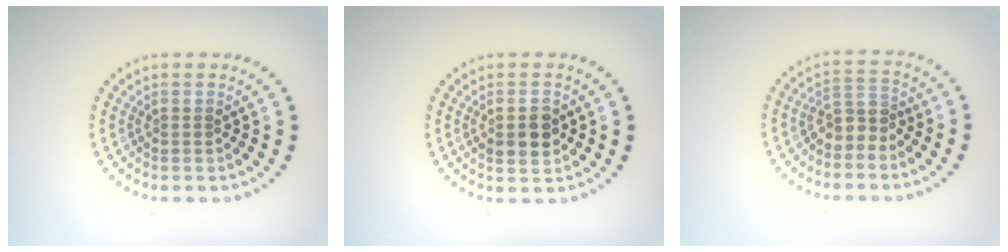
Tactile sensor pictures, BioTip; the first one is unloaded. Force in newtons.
{"total": 2.9, "press": 2.9, "slide": 0.3}
{"total": 2.4, "press": 2.0, "slide": 1.4}